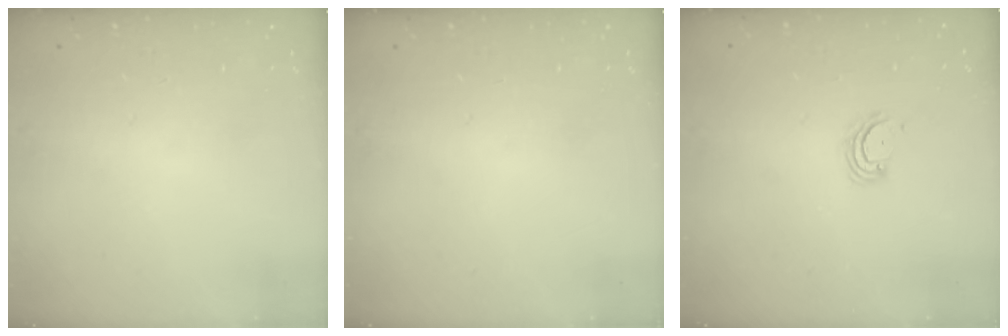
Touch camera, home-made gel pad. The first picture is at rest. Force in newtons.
{"total": 0.0}
{"total": 3.8, "press": 3.8, "slide": 0.5}